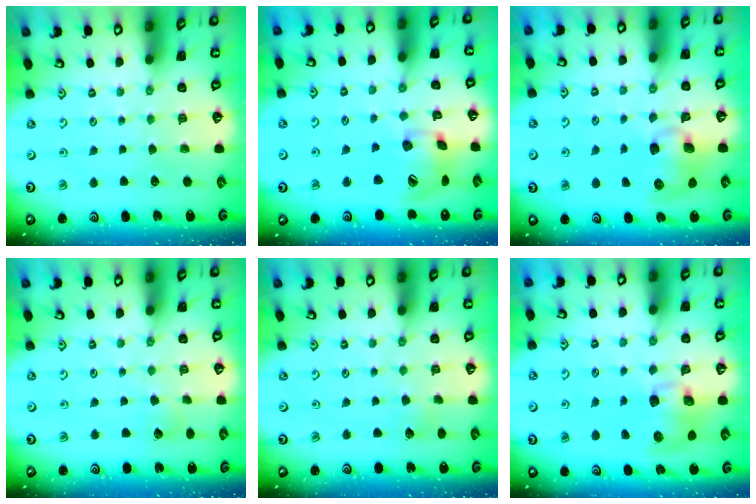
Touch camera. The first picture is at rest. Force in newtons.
{"total": 16.0, "press": 15.9, "slide": 2.3}
{"total": 9.1, "press": 9.0, "slide": 1.3}
{"total": 3.2, "press": 3.2, "slide": 0.4}
{"total": 2.7, "press": 2.7, "slide": 0.3}
{"total": 8.8, "press": 8.7, "slide": 1.2}